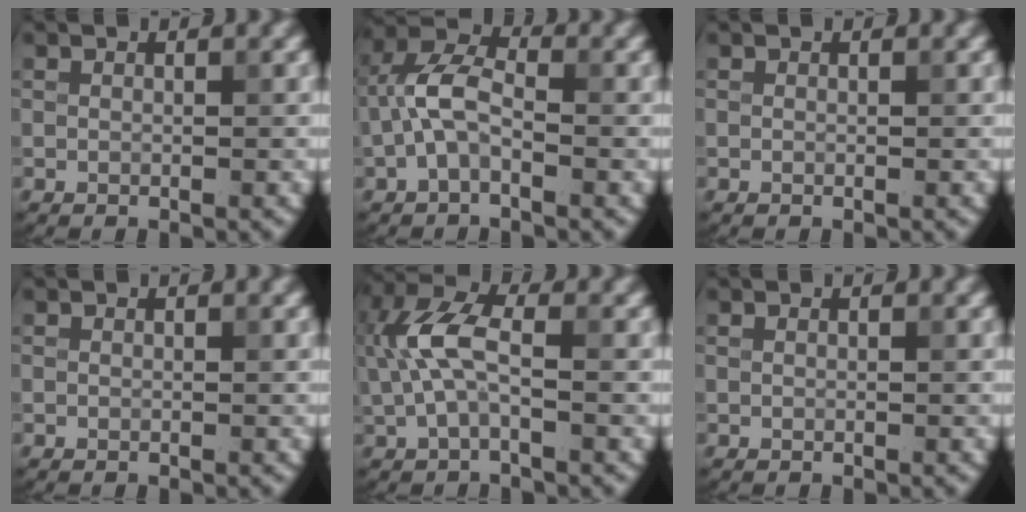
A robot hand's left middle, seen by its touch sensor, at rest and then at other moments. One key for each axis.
{"total": 4.2, "fx": -1.1, "fy": 2.1, "fz": 3.4, "tx": -0.075, "ty": 0.019, "tz": -0.031}
{"total": 0.0}
{"total": 0.0}
{"total": 5.0, "fx": 0.4, "fy": 2.3, "fz": 4.4, "tx": -0.104, "ty": 0.017, "tz": 0.003}
{"total": 0.0}